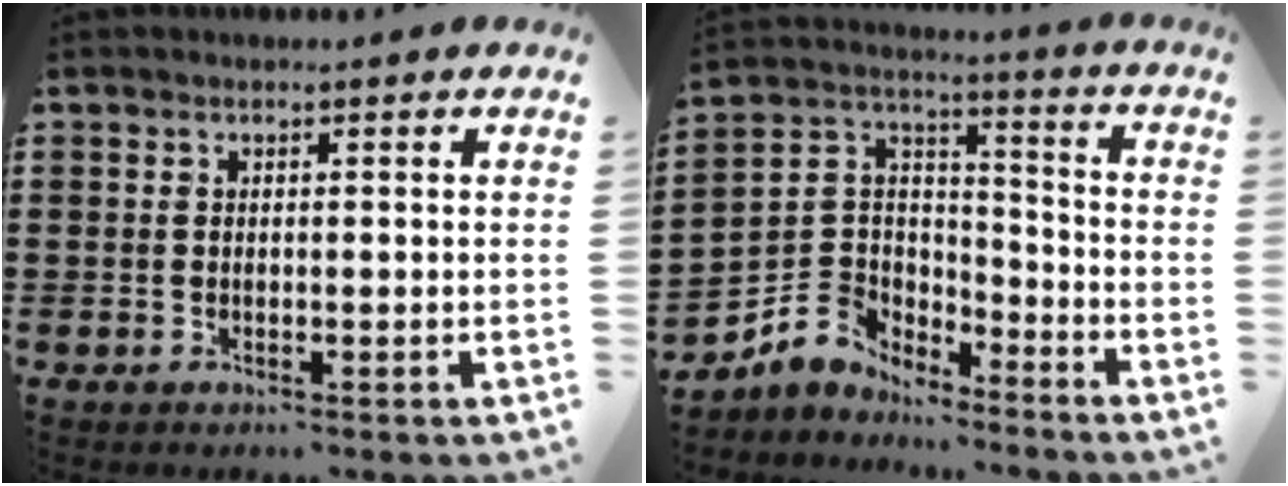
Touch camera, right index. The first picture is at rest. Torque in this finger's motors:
{"motor_torque": [-1.28, 0.85, -1.05, -0.07]}